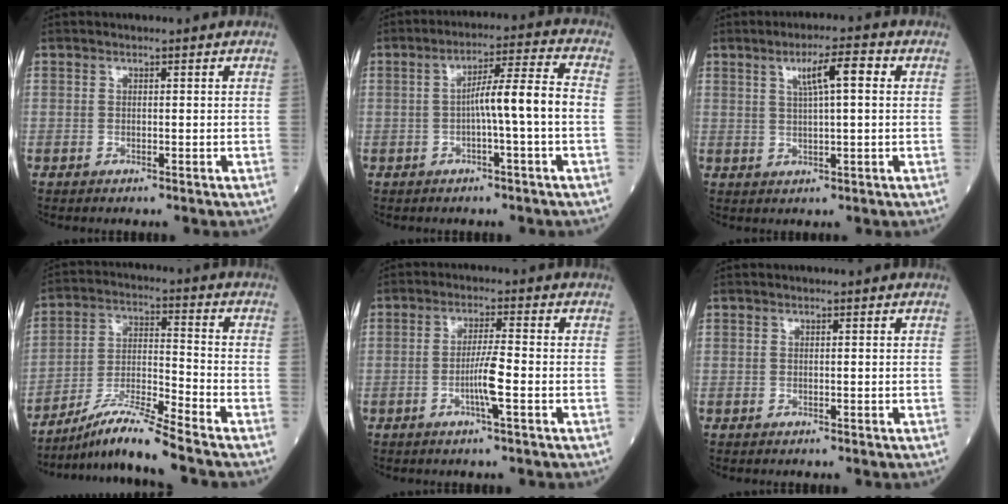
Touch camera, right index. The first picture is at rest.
{"total": 7.6, "force": [-1.1, -0.7, 7.5], "torque": [-0.120, 0.018, -0.017]}
{"total": 5.8, "force": [1.8, 0.5, 5.4], "torque": [-0.091, 0.010, 0.031]}
{"total": 9.9, "force": [-8.4, -1.3, 5.1], "torque": [-0.102, -0.014, -0.155]}
{"total": 4.7, "force": [-1.5, -0.3, 4.4], "torque": [-0.084, -0.004, -0.031]}
{"total": 0.0}